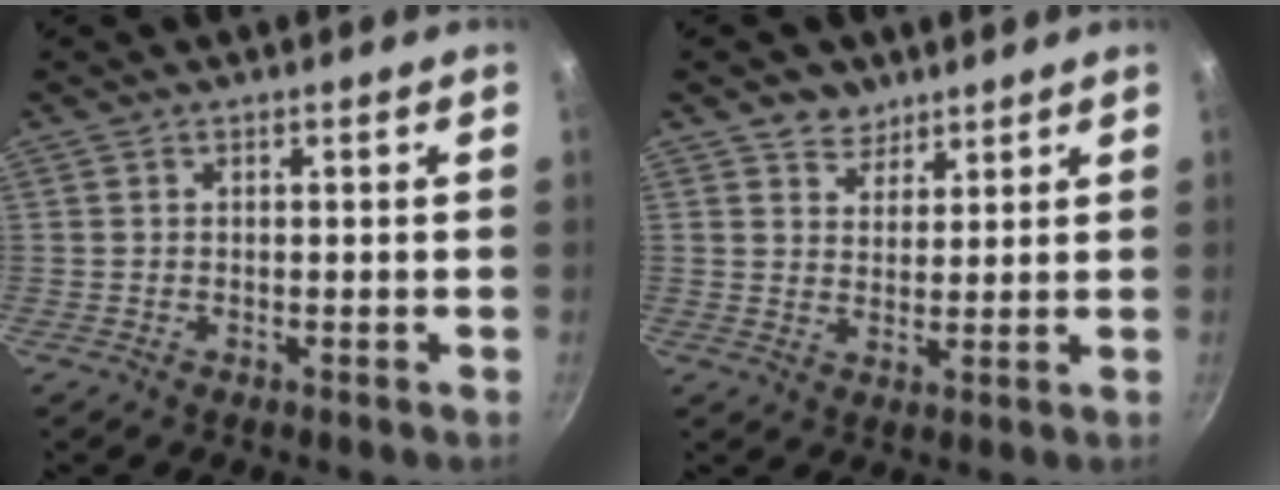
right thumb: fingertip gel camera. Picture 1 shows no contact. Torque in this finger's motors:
{"motor_torque": [-0.08, -0.27, -0.48, 0.13, -0.01]}